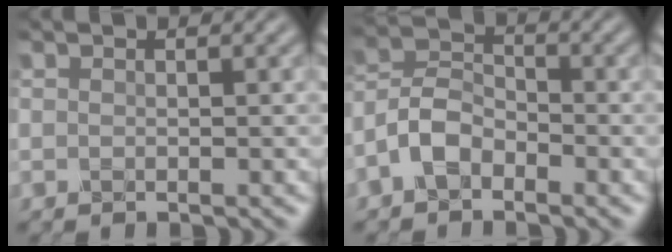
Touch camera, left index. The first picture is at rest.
{"total": 3.6, "force": [-2.2, 2.0, 2.1], "torque": [-0.049, 0.012, -0.052]}